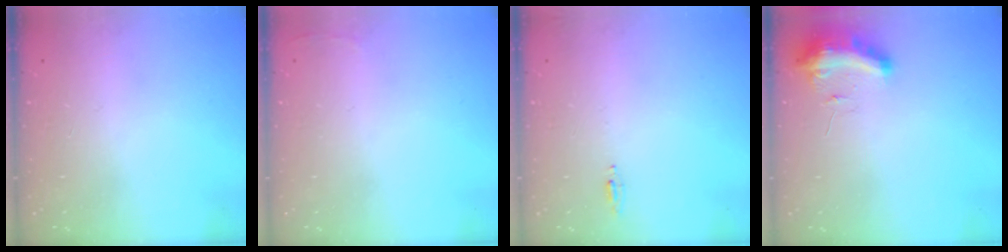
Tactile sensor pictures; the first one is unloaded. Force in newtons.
{"total": 2.5, "press": 2.4, "slide": 0.9}
{"total": 4.6, "press": 4.4, "slide": 1.6}
{"total": 9.4, "press": 9.3, "slide": 1.3}